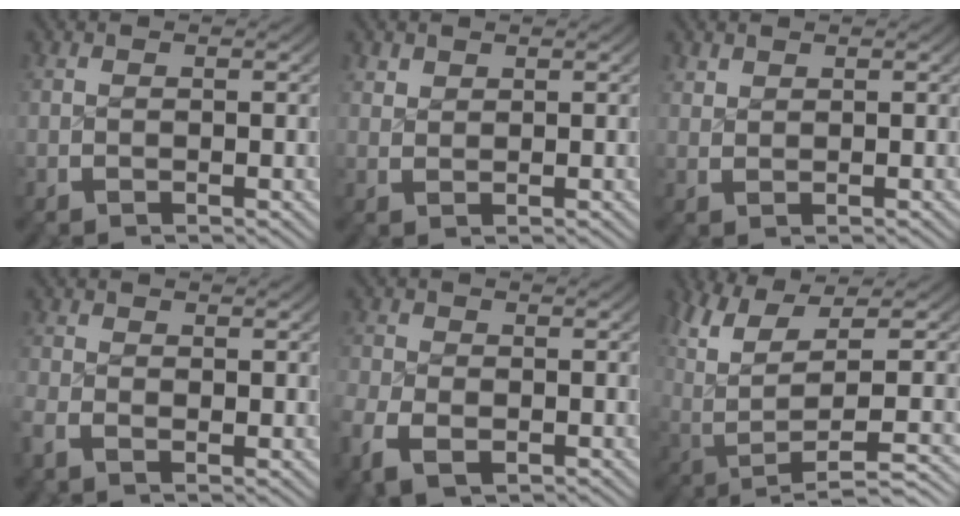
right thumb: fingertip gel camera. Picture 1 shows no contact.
{"total": 1.1, "force": [1.0, 0.3, 0.1], "torque": [0.003, 0.000, 0.025]}
{"total": 1.0, "force": [1.0, 0.0, 0.0], "torque": [0.004, 0.002, 0.025]}
{"total": 1.6, "force": [-0.6, 1.2, 1.0], "torque": [-0.025, -0.008, -0.012]}
{"total": 3.3, "force": [-1.4, 2.3, 1.9], "torque": [-0.039, -0.013, -0.021]}
{"total": 9.1, "force": [0.5, 4.9, 7.6], "torque": [-0.158, -0.022, 0.028]}